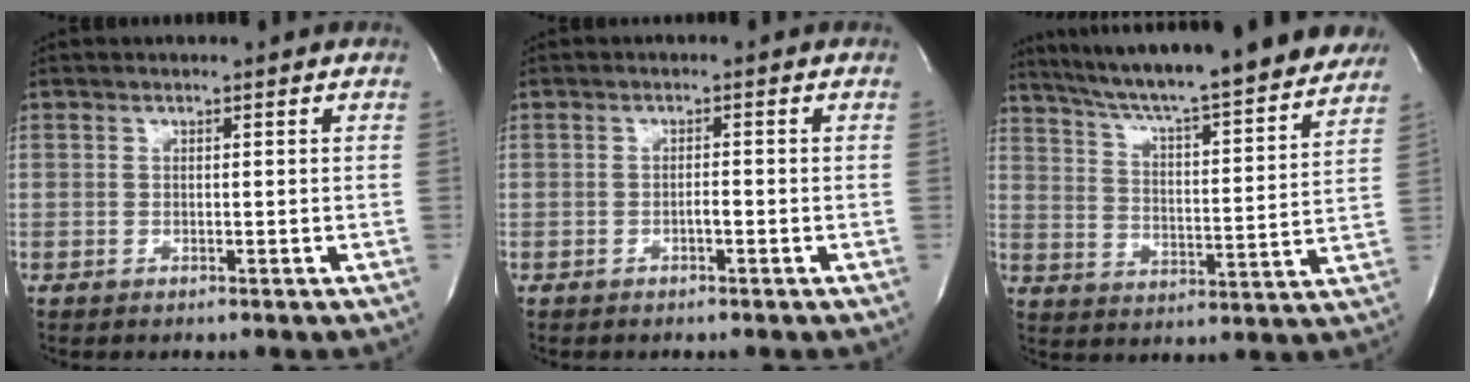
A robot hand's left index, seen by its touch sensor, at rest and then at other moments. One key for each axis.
{"total": 1.1, "fx": -0.7, "fy": 0.1, "fz": 0.8, "tx": -0.014, "ty": -0.001, "tz": -0.013}
{"total": 25.0, "fx": 22.1, "fy": 1.9, "fz": 11.4, "tx": -0.183, "ty": -0.026, "tz": 0.299}